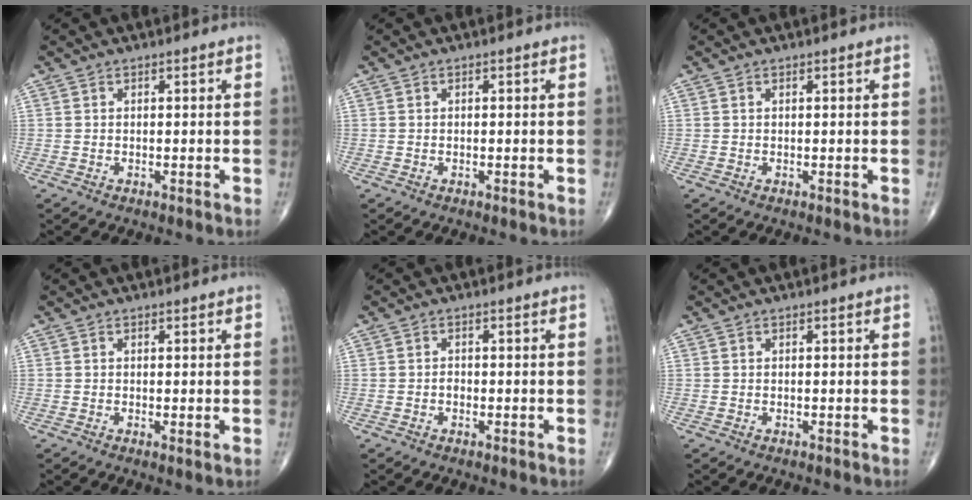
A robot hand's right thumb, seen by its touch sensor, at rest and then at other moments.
{"total": 0.0}
{"total": 0.0}
{"total": 0.7, "force": [0.0, 0.1, 0.7], "torque": [-0.014, -0.004, -0.002]}
{"total": 1.1, "force": [-0.4, 0.8, 0.6], "torque": [-0.004, 0.003, -0.008]}
{"total": 0.0}